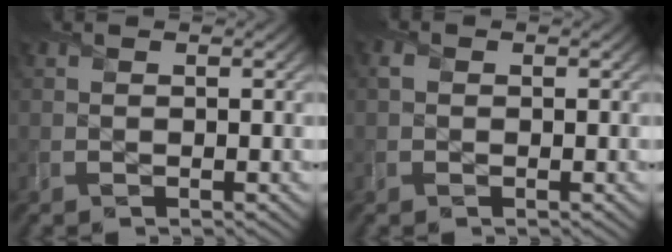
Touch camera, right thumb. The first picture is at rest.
{"total": 1.0, "force": [0.1, 0.9, 0.3], "torque": [-0.005, 0.000, 0.000]}